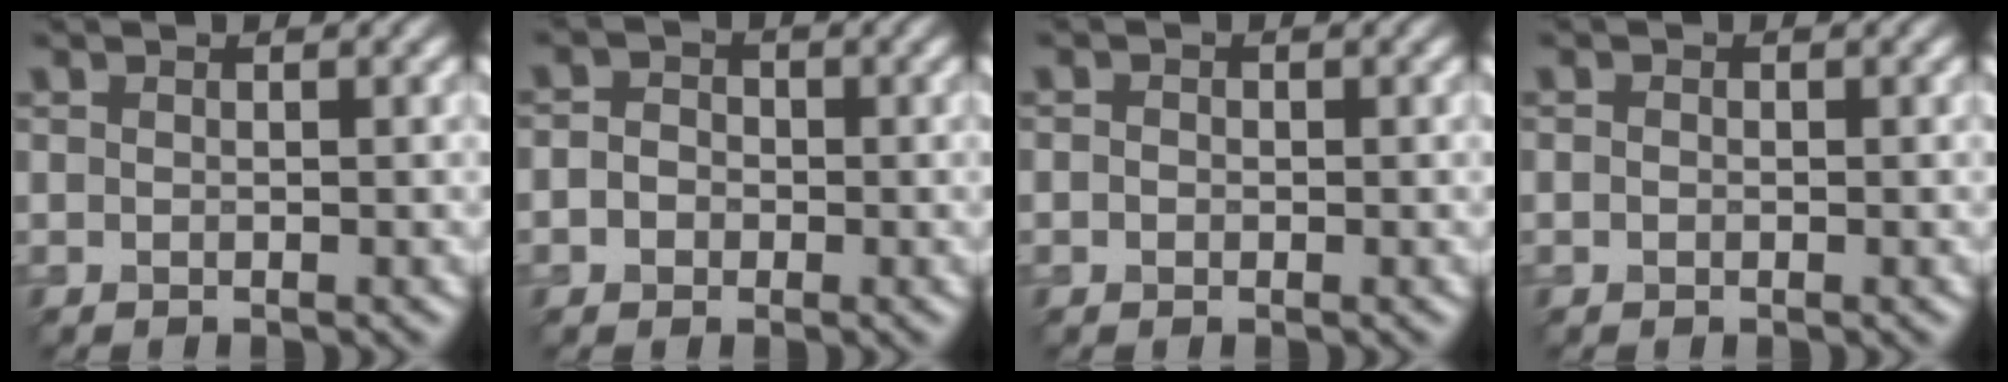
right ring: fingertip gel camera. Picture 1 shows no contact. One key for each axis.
{"total": 2.4, "fx": -0.4, "fy": 2.1, "fz": 1.0, "tx": -0.003, "ty": 0.006, "tz": -0.025}
{"total": 0.9, "fx": -0.1, "fy": 0.8, "fz": 0.3, "tx": -0.006, "ty": -0.003, "tz": -0.009}
{"total": 0.5, "fx": -0.1, "fy": 0.4, "fz": 0.3, "tx": -0.004, "ty": -0.003, "tz": -0.006}